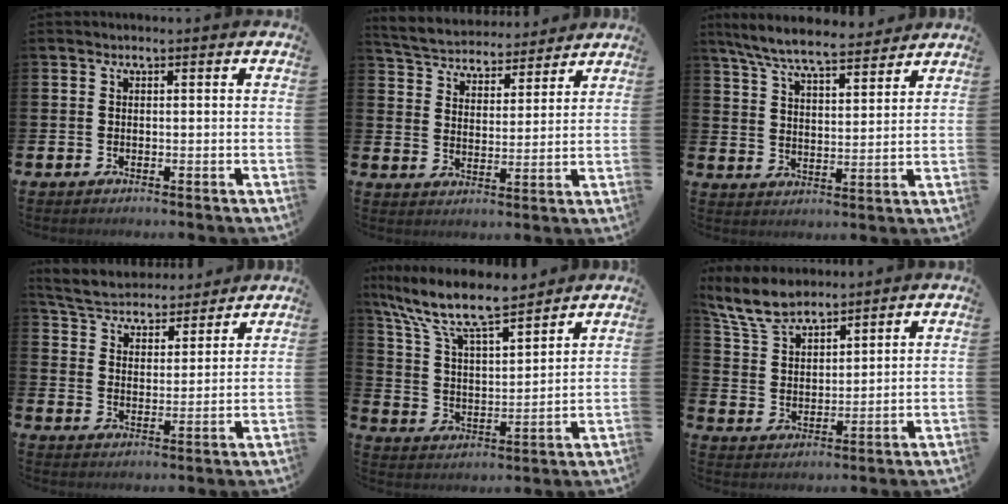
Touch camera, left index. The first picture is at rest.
{"total": 4.8, "force": [4.6, 1.2, -0.1], "torque": [-0.030, -0.034, 0.079]}
{"total": 7.7, "force": [7.2, 0.8, 2.5], "torque": [-0.079, -0.037, 0.130]}
{"total": 5.1, "force": [4.9, 1.2, 0.2], "torque": [-0.036, -0.034, 0.086]}
{"total": 10.6, "force": [9.4, 2.0, 4.5], "torque": [-0.131, -0.054, 0.166]}
{"total": 7.3, "force": [6.6, 2.1, 2.3], "torque": [-0.075, -0.017, 0.126]}